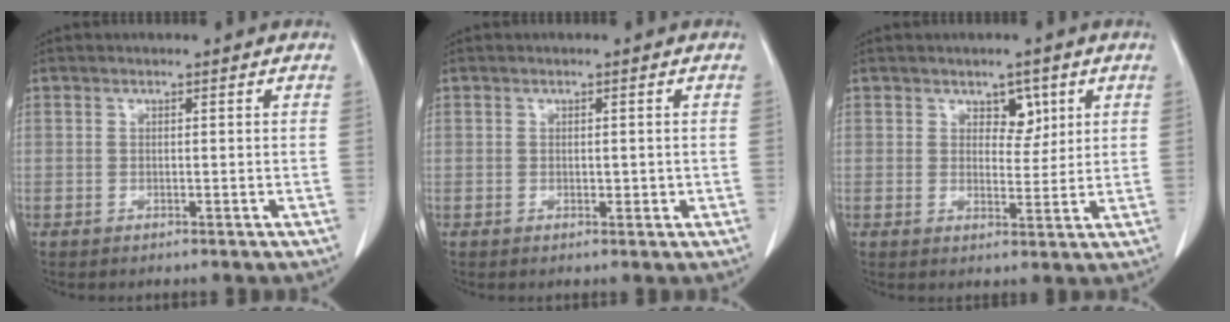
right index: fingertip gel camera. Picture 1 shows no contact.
{"total": 1.1, "force": [-0.1, 0.6, 0.9], "torque": [-0.014, -0.001, 0.000]}
{"total": 3.6, "force": [1.8, 2.2, 2.2], "torque": [-0.024, 0.001, 0.028]}